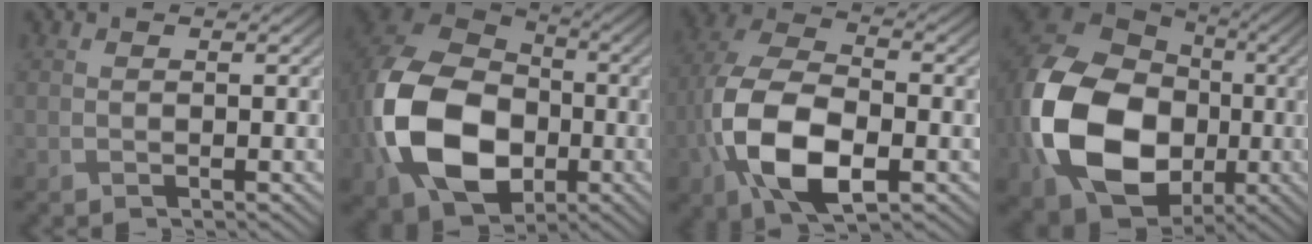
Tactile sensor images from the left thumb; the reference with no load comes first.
{"total": 16.4, "force": [-4.0, 12.1, 10.3], "torque": [-0.258, -0.039, -0.080]}
{"total": 12.9, "force": [-4.2, 7.1, 9.8], "torque": [-0.232, -0.019, -0.090]}
{"total": 18.2, "force": [-3.5, 13.9, 11.2], "torque": [-0.276, -0.036, -0.060]}